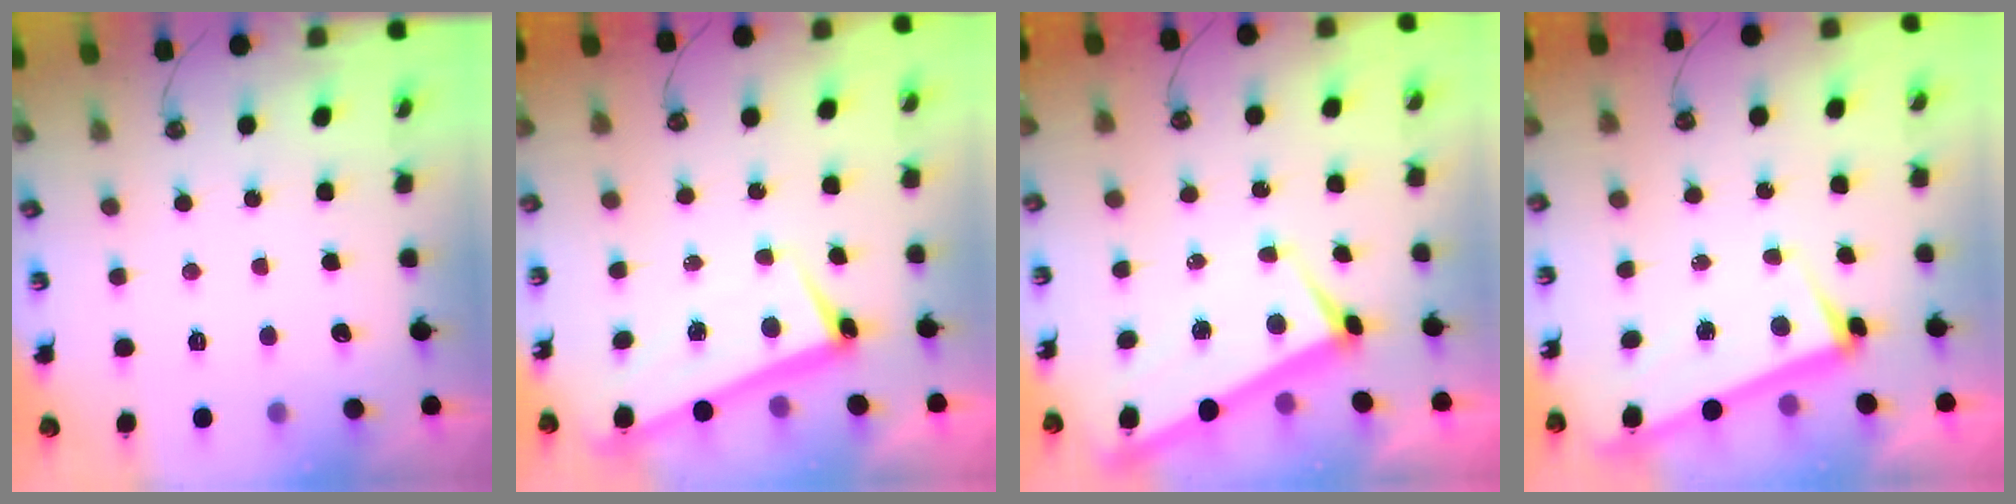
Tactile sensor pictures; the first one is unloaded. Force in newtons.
{"total": 2.4, "press": 2.3, "slide": 0.7}
{"total": 2.9, "press": 2.8, "slide": 0.9}
{"total": 3.3, "press": 3.2, "slide": 1.0}